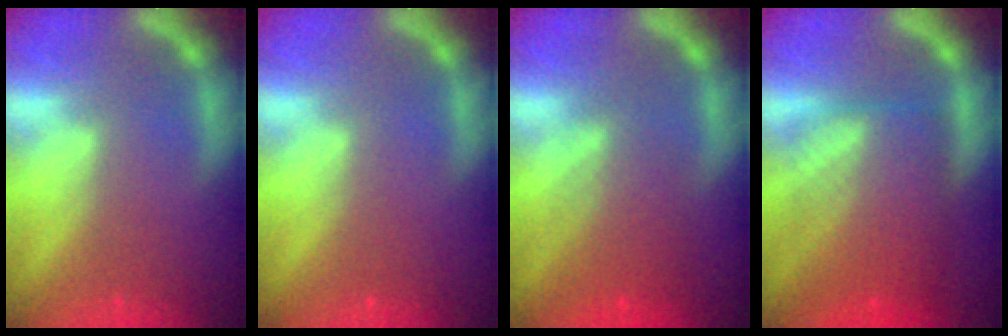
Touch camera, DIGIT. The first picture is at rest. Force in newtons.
{"total": 0.0}
{"total": 5.5}
{"total": 9.5}